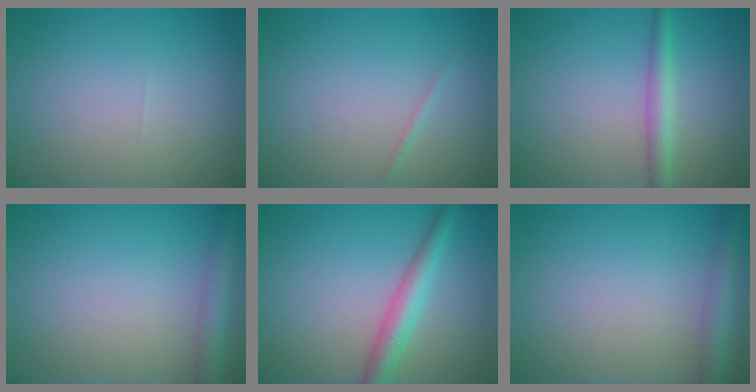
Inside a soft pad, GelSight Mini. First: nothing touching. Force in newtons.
{"total": 0.6, "press": 0.6, "slide": 0.1}
{"total": 2.4, "press": 2.4, "slide": 0.0}
{"total": 3.1, "press": 3.1, "slide": 0.1}
{"total": 3.5, "press": 3.5, "slide": 0.1}
{"total": 3.1, "press": 3.1, "slide": 0.1}